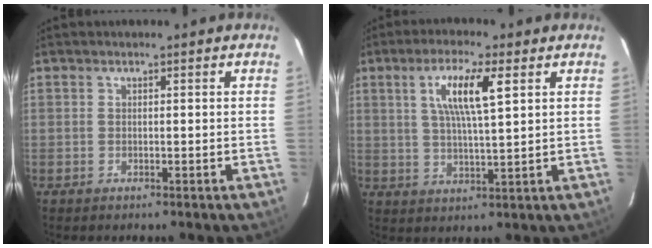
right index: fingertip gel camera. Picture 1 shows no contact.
{"total": 8.6, "force": [3.2, 1.3, 7.9], "torque": [-0.144, 0.004, 0.059]}